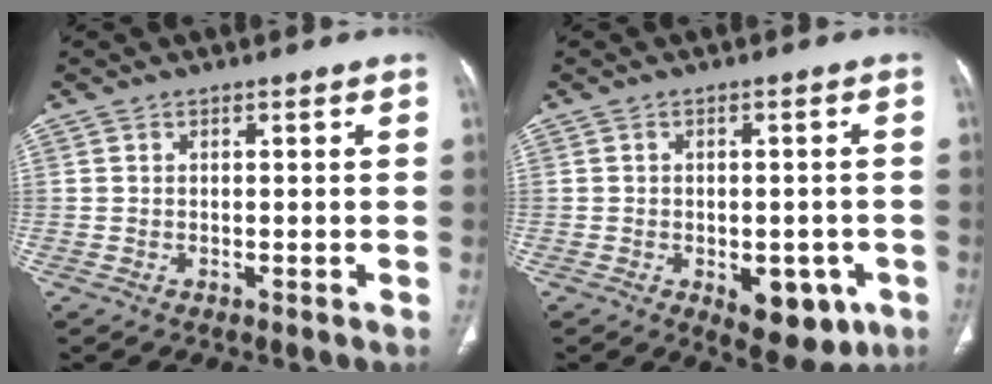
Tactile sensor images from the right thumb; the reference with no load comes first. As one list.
[{"total": 9.4, "force": [-3.6, 5.2, 6.9], "torque": [-0.059, 0.008, -0.034]}]